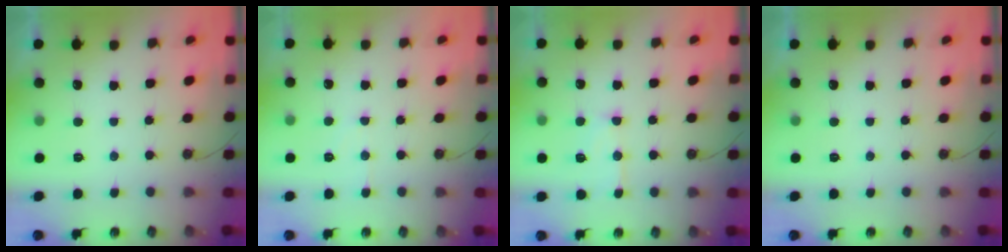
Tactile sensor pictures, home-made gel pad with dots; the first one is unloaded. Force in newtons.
{"total": 4.9, "press": 4.9, "slide": 0.7}
{"total": 10.2, "press": 10.2, "slide": 0.9}
{"total": 0.0}